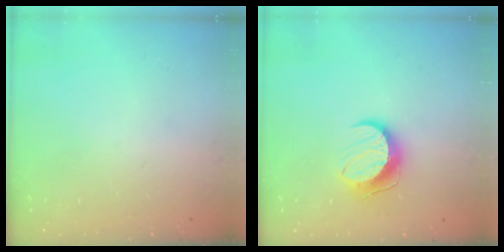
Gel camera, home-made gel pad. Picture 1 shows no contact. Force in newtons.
{"total": 10.0, "press": 10.0, "slide": 0.4}